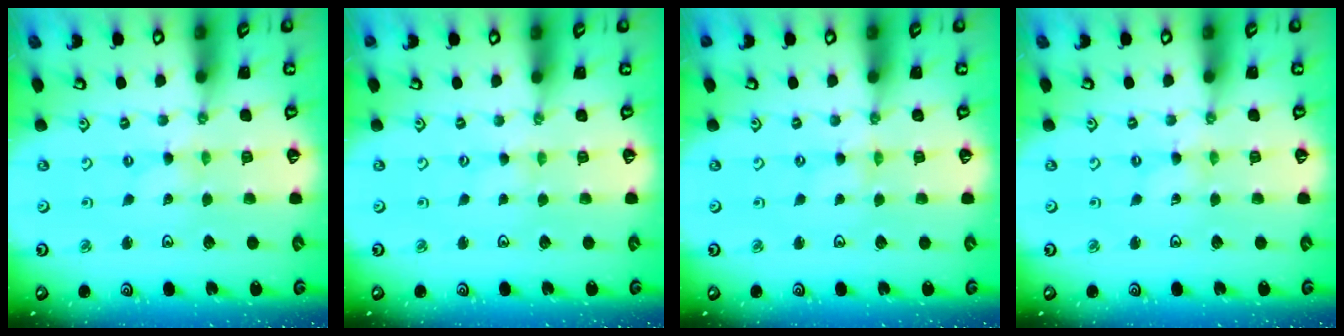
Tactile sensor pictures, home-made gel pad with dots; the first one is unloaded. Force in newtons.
{"total": 0.0}
{"total": 0.5, "press": 0.5, "slide": 0.2}
{"total": 0.0}